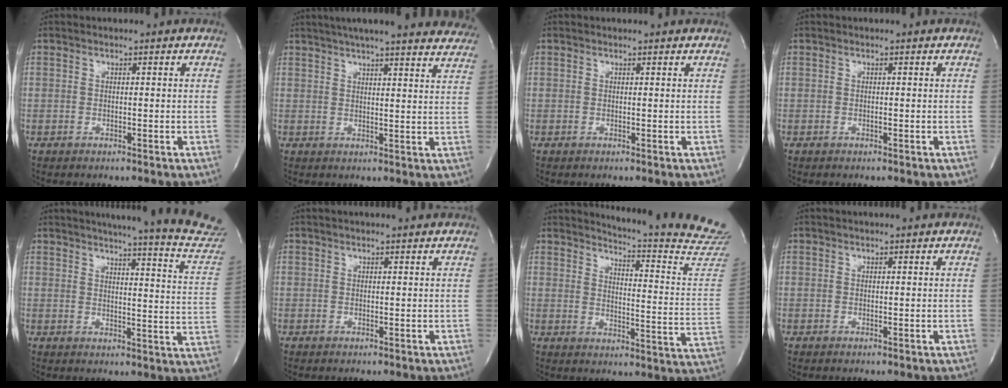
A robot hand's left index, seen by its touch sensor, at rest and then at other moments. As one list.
[{"total": 25.6, "force": [23.0, 2.8, 10.8], "torque": [-0.174, -0.032, 0.271]}, {"total": 1.9, "force": [1.9, 0.2, 0.2], "torque": [-0.014, 0.002, 0.013]}, {"total": 0.0}, {"total": 23.1, "force": [21.3, 0.5, 8.7], "torque": [-0.118, -0.100, 0.233]}, {"total": 3.7, "force": [3.4, 0.2, 1.4], "torque": [-0.018, 0.020, 0.037]}, {"total": 19.6, "force": [19.0, -1.6, 4.4], "torque": [-0.075, -0.161, 0.210]}, {"total": 1.8, "force": [1.6, 0.1, 0.7], "torque": [-0.009, 0.016, 0.020]}]